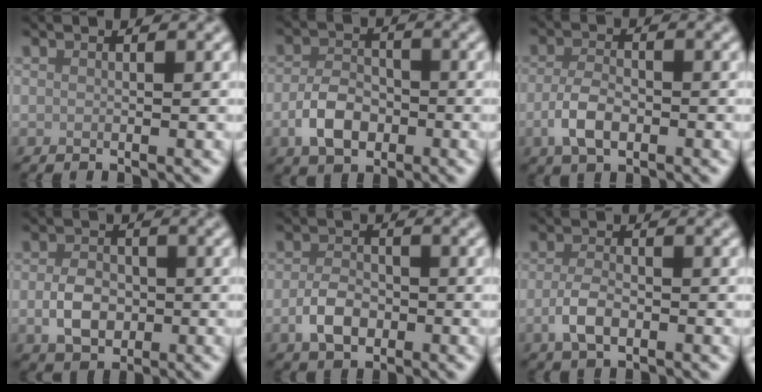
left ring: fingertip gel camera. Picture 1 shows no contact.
{"total": 4.3, "force": [-1.7, 2.9, 2.8], "torque": [-0.056, 0.001, -0.035]}
{"total": 3.6, "force": [-1.4, 2.0, 2.7], "torque": [-0.055, -0.003, -0.031]}
{"total": 3.9, "force": [-0.8, 2.9, 2.5], "torque": [-0.049, -0.001, -0.019]}
{"total": 3.6, "force": [-1.2, 2.4, 2.4], "torque": [-0.047, 0.000, -0.027]}
{"total": 3.0, "force": [-1.1, 1.6, 2.3], "torque": [-0.049, -0.003, -0.025]}